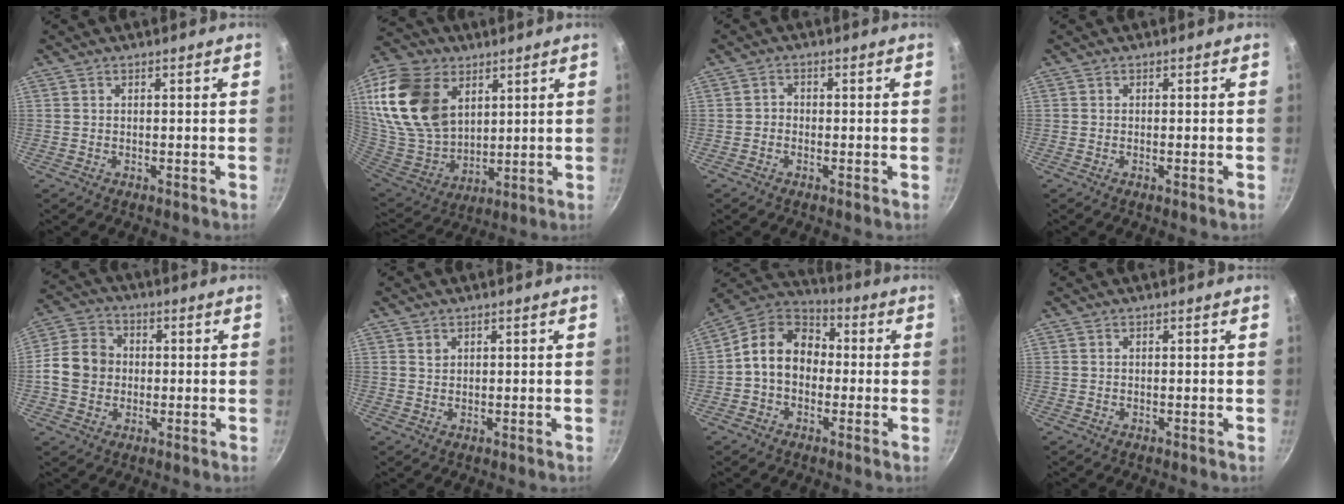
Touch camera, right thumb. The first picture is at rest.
{"total": 22.1, "force": [8.6, 14.9, 13.8], "torque": [-0.259, -0.031, 0.176]}
{"total": 1.3, "force": [-0.7, 1.0, 0.4], "torque": [-0.004, 0.007, -0.018]}
{"total": 0.9, "force": [-0.4, 0.0, 0.8], "torque": [-0.020, 0.001, -0.010]}
{"total": 9.8, "force": [-0.3, 8.3, 5.1], "torque": [-0.068, 0.015, -0.023]}
{"total": 1.0, "force": [0.6, 0.7, 0.3], "torque": [-0.002, -0.003, 0.012]}
{"total": 10.5, "force": [-0.4, 8.2, 6.5], "torque": [-0.074, 0.035, -0.029]}
{"total": 0.0}